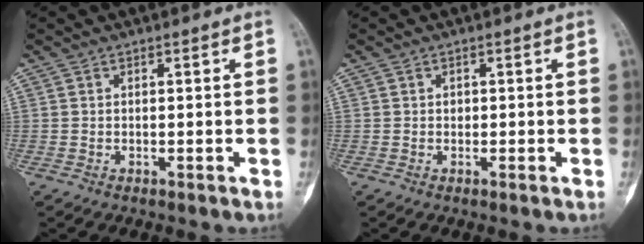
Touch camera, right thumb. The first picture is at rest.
{"total": 0.5, "force": [-0.1, 0.4, 0.3], "torque": [-0.004, -0.002, -0.003]}